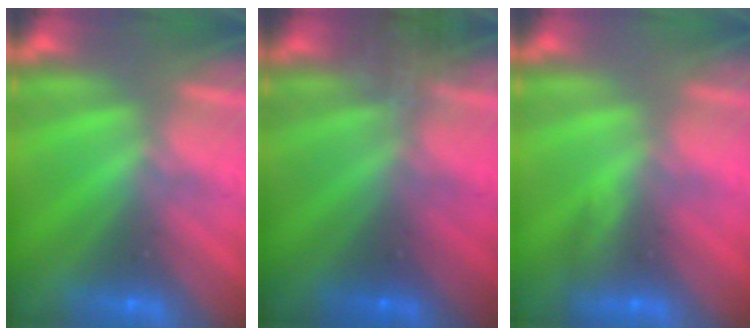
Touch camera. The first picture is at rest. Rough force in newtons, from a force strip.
{"total": 1.7}
{"total": 3.0}